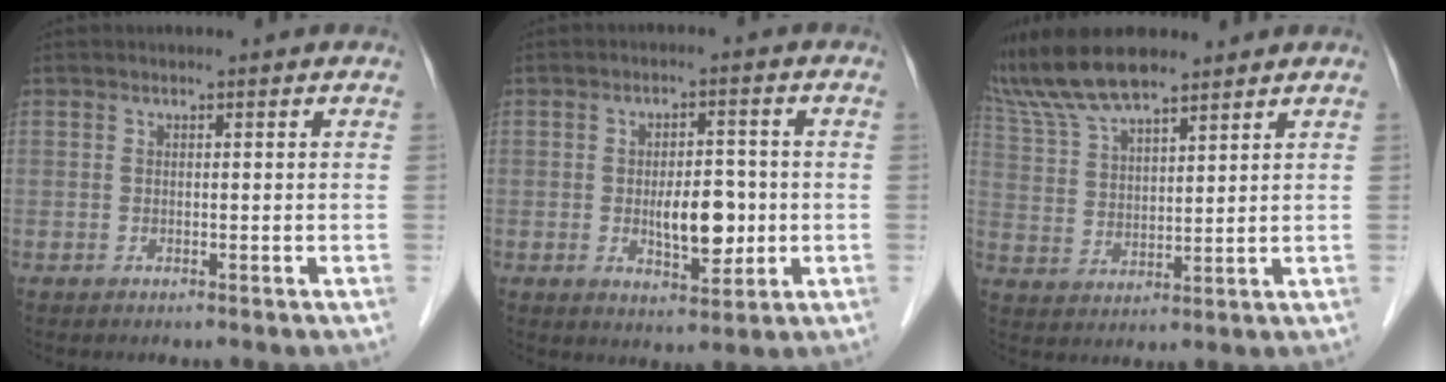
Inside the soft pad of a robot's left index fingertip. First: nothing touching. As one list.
[{"total": 6.7, "force": [-0.9, 2.8, 6.0], "torque": [-0.095, -0.007, -0.009]}, {"total": 12.8, "force": [11.1, 2.7, 5.8], "torque": [-0.129, 0.024, 0.219]}]